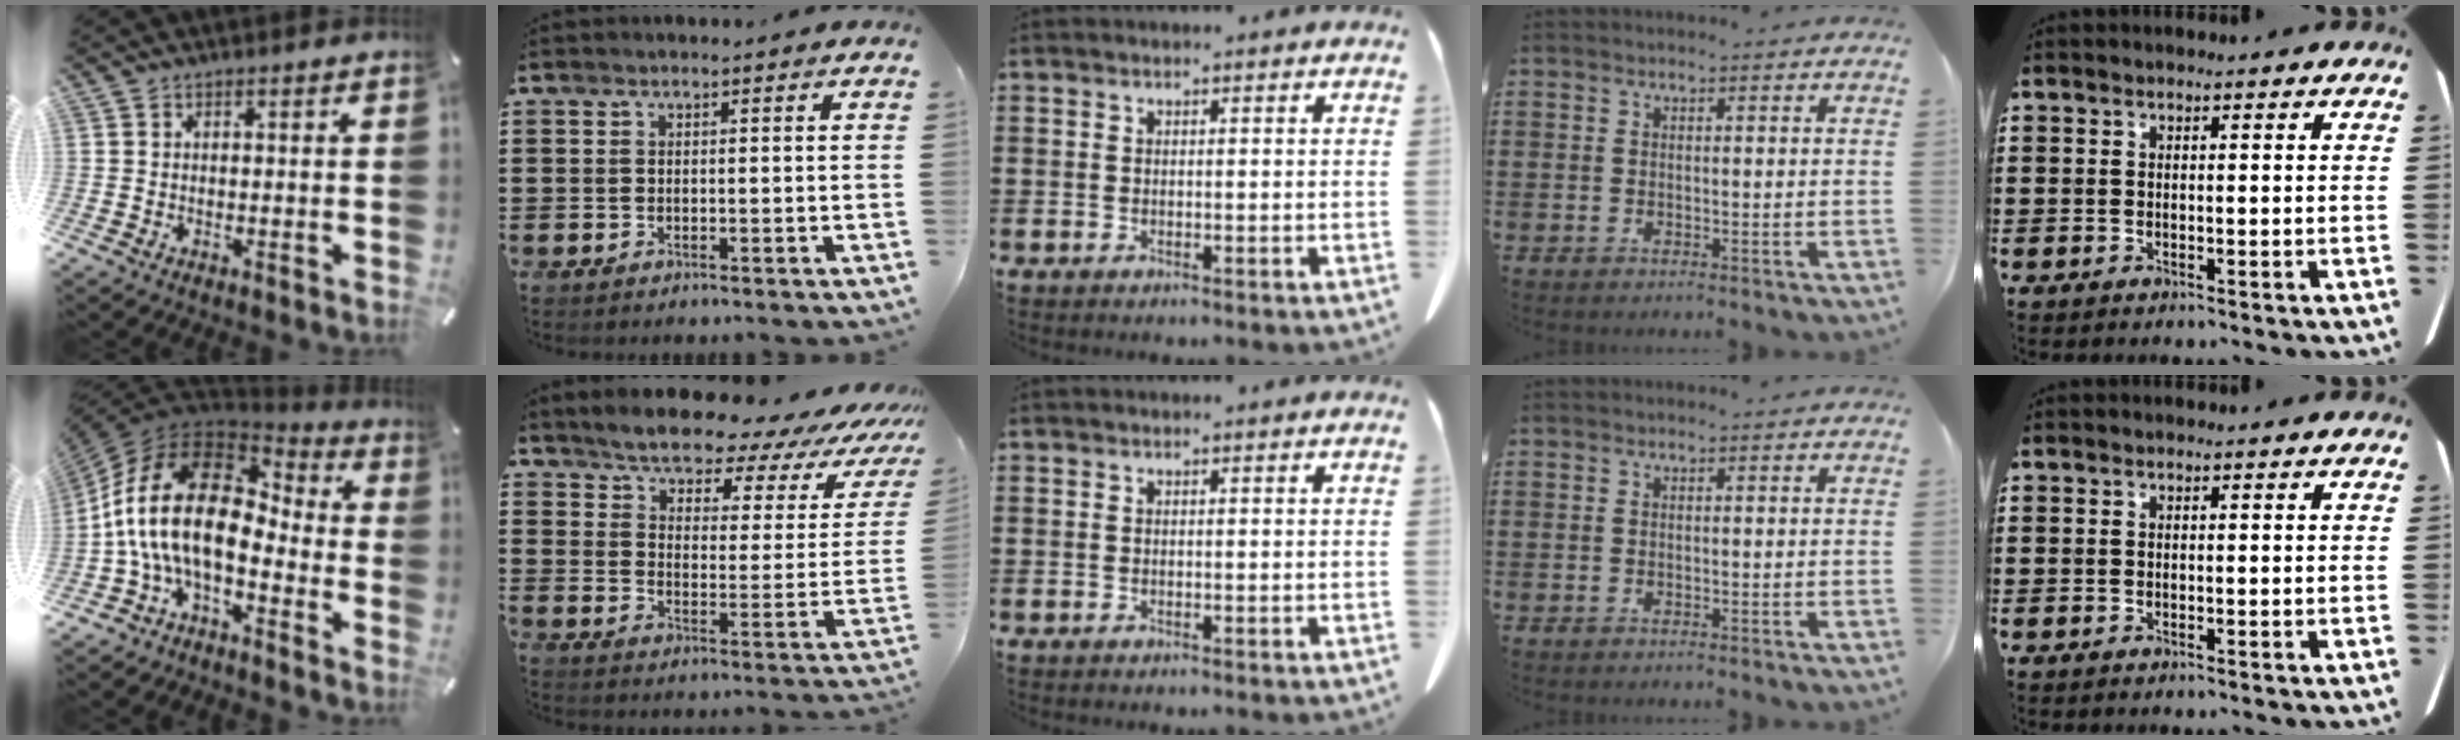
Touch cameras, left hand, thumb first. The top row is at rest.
{"thumb": {"total": 19.7, "force": [-1.7, 11.0, 16.2], "torque": [-0.347, 0.012, -0.030]}, "index": {"total": 5.5, "force": [5.2, 0.8, 1.5], "torque": [-0.061, -0.045, 0.084]}}